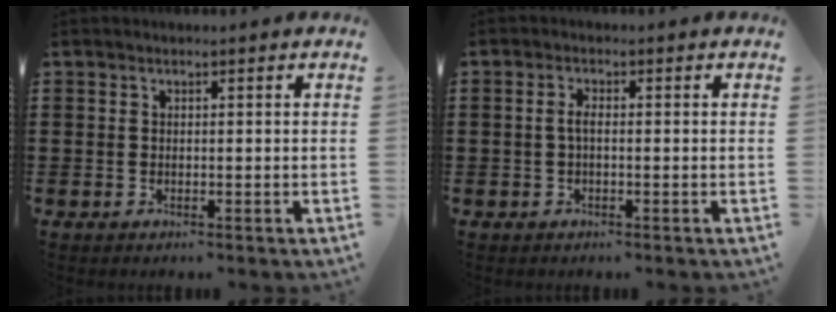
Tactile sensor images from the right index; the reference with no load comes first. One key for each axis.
{"total": 1.8, "fx": -0.3, "fy": 0.6, "fz": 1.6, "tx": -0.040, "ty": -0.001, "tz": -0.009}